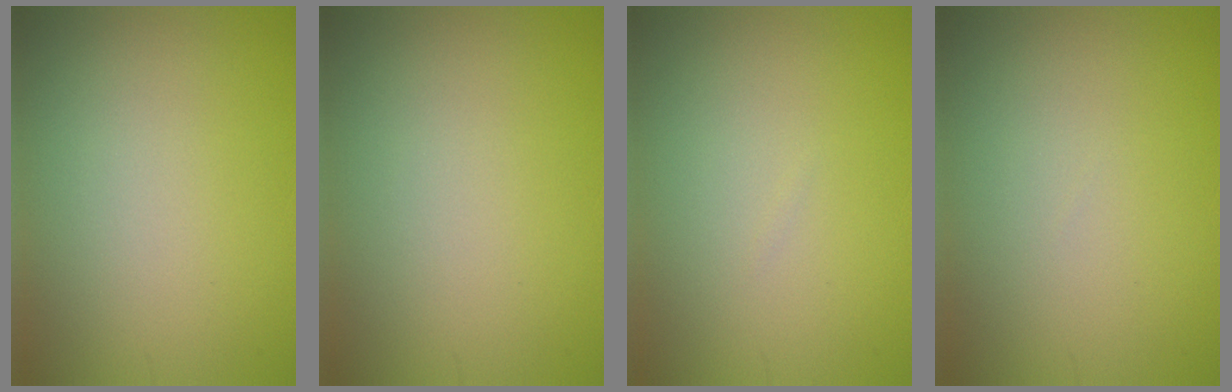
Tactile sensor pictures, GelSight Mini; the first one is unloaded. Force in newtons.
{"total": 0.0}
{"total": 0.0}
{"total": 0.0}